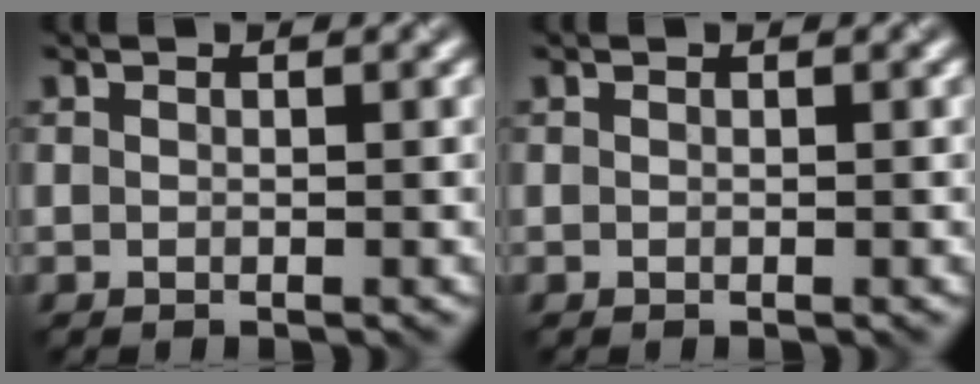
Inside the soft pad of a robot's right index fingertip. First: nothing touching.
{"total": 0.0}